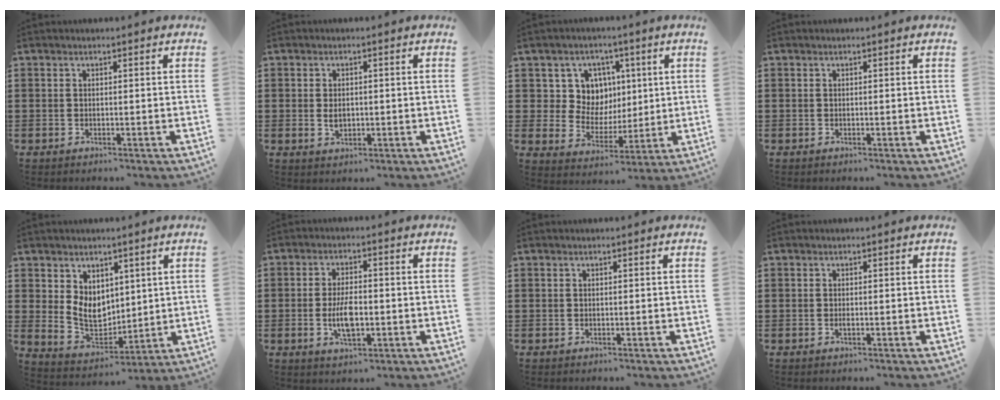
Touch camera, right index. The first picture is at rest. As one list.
[{"total": 2.0, "force": [-0.1, 1.3, 1.5], "torque": [-0.030, 0.005, -0.003]}, {"total": 8.3, "force": [2.3, 7.6, 2.4], "torque": [-0.072, -0.001, 0.044]}, {"total": 0.0}, {"total": 7.2, "force": [2.3, 5.6, 3.8], "torque": [-0.080, 0.000, 0.044]}, {"total": 5.9, "force": [-1.0, 2.5, 5.2], "torque": [-0.097, -0.003, -0.021]}, {"total": 0.0}, {"total": 0.6, "force": [-0.2, 0.2, 0.5], "torque": [-0.012, -0.003, -0.003]}]